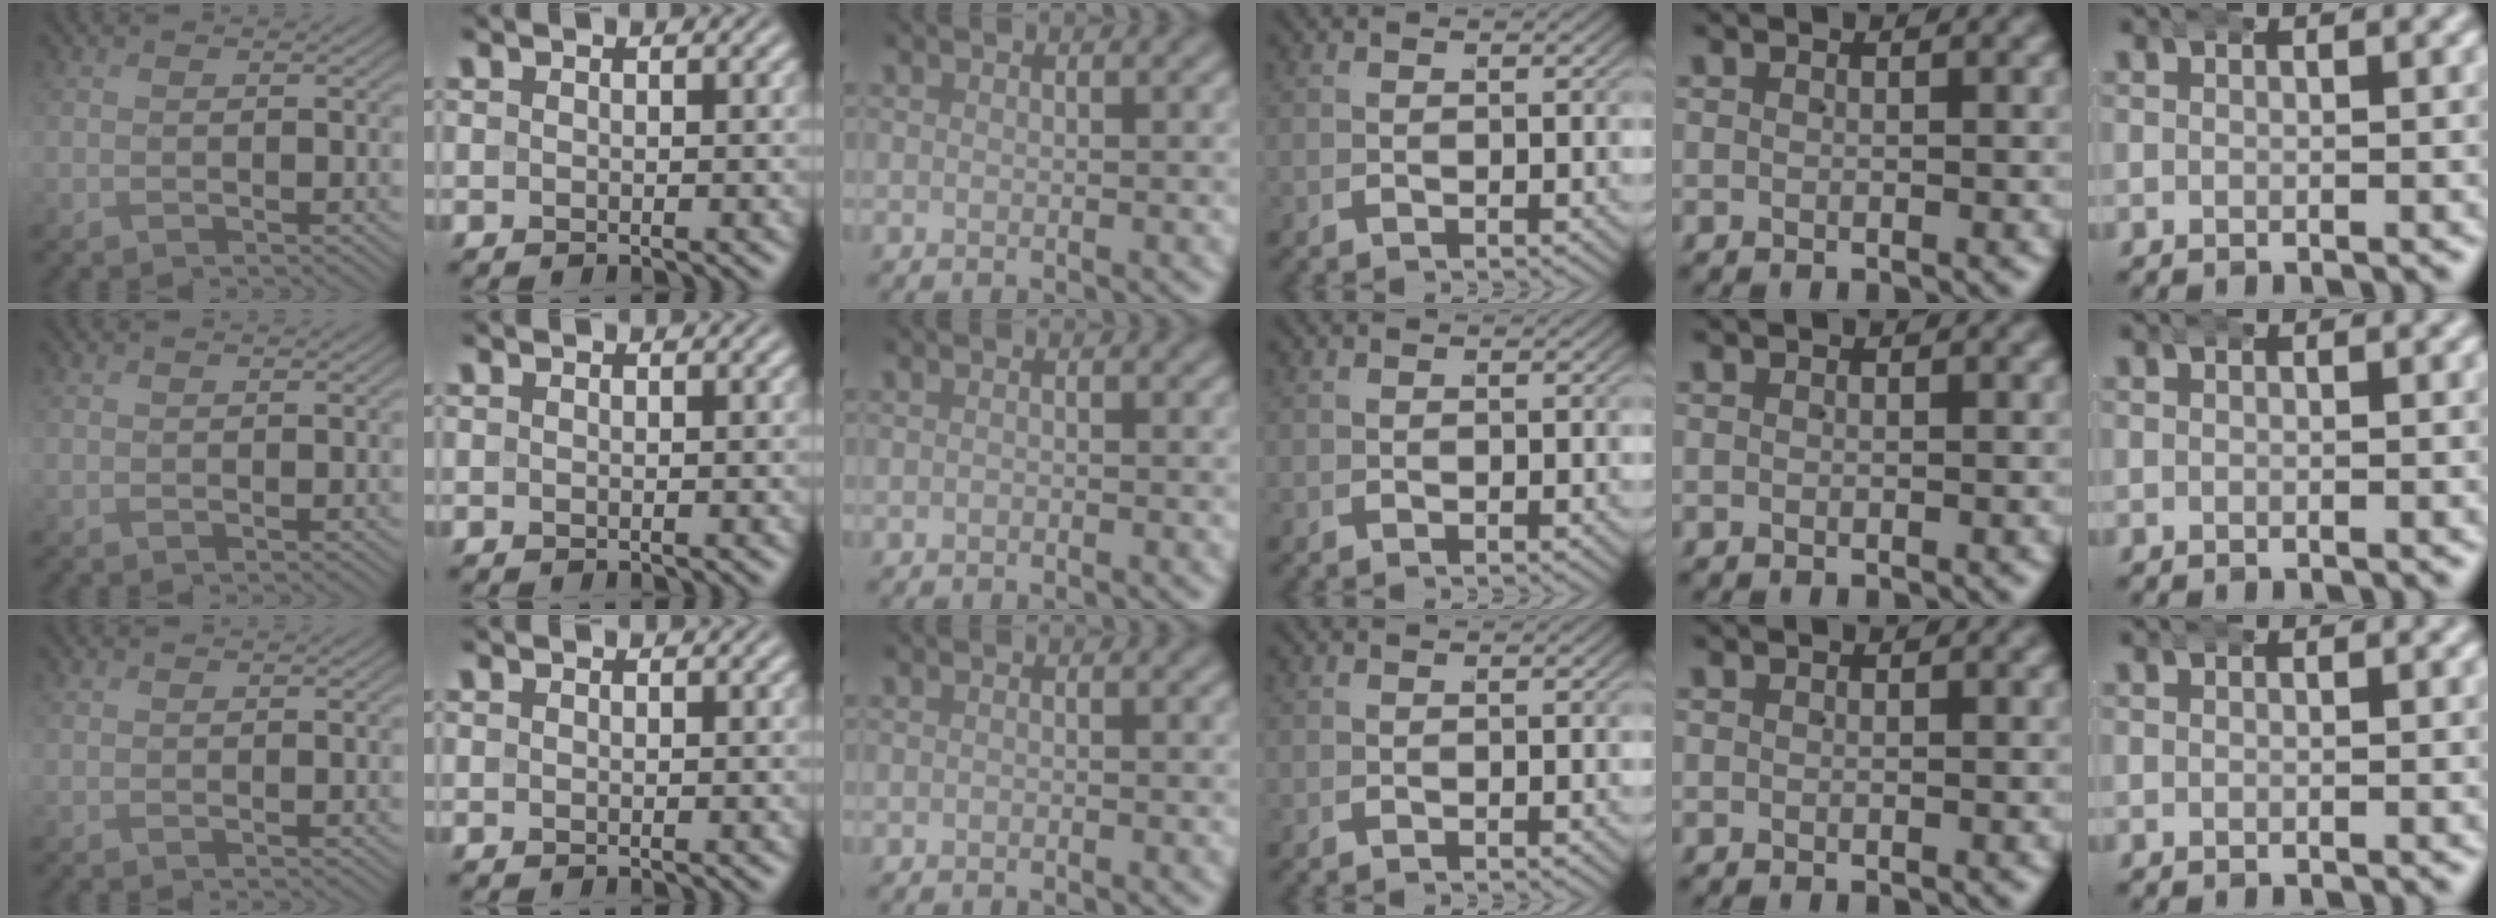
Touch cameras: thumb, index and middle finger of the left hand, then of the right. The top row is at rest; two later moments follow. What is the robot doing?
{"motion": "wrap", "object": "aluminum foil"}